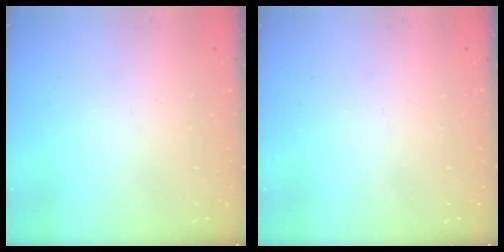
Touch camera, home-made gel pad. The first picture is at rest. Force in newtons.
{"total": 0.0}